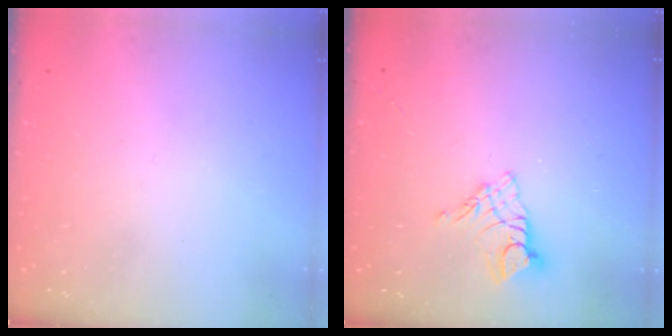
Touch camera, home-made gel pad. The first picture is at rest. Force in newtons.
{"total": 7.7, "press": 7.7, "slide": 0.7}